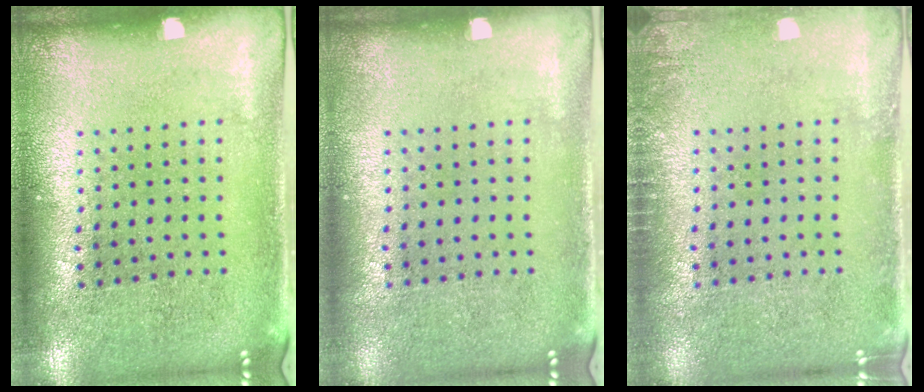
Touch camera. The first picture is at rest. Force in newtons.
{"total": 0.0}
{"total": 1.1, "press": 1.1, "slide": 0.2}